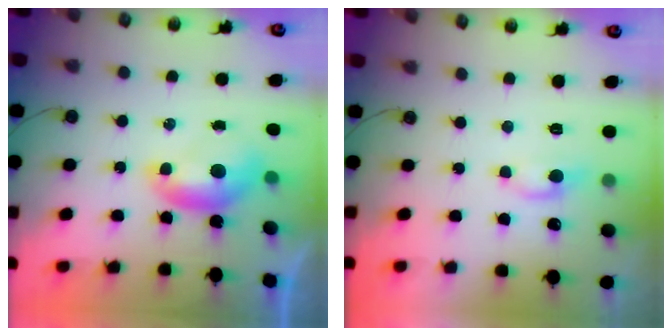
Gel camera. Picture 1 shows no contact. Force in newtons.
{"total": 1.7, "press": 1.6, "slide": 0.6}